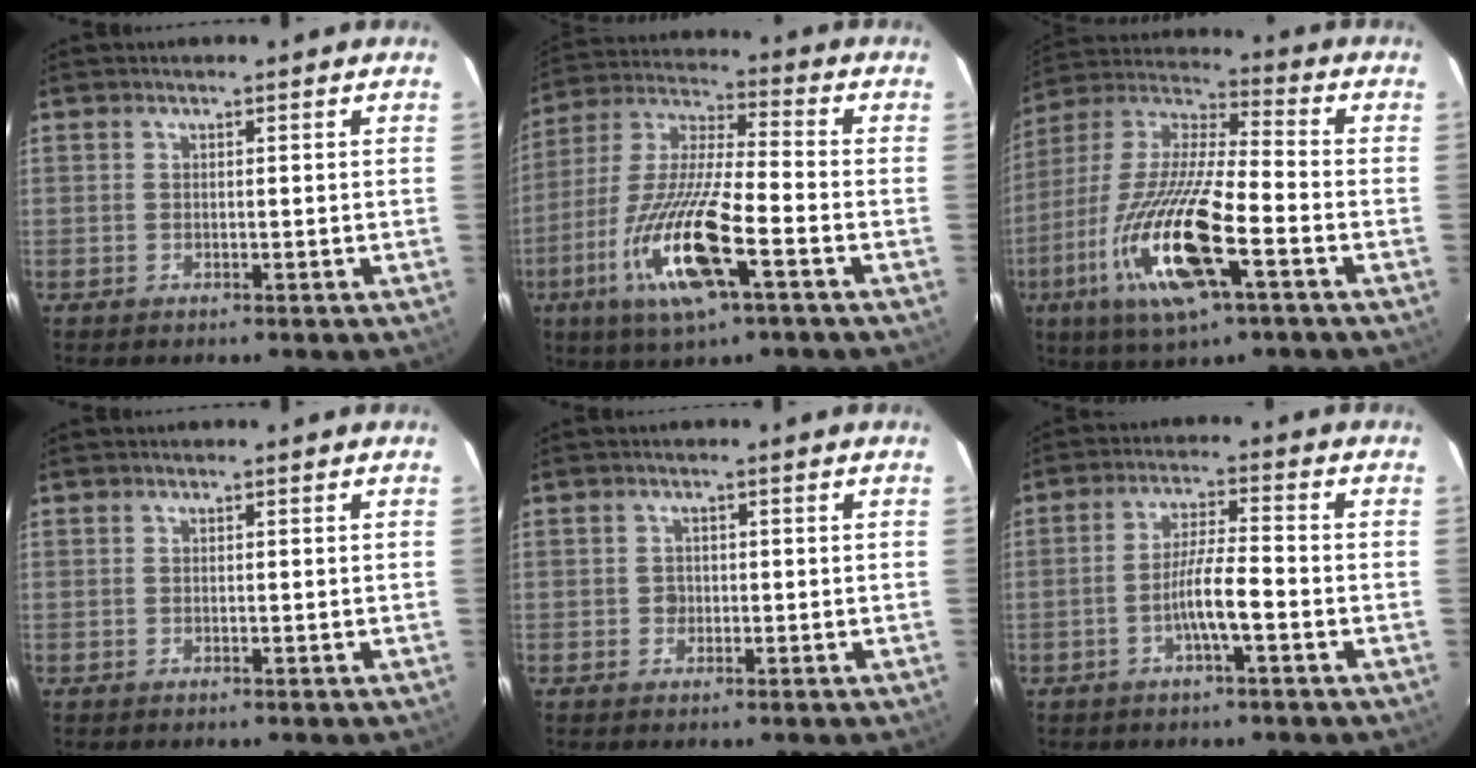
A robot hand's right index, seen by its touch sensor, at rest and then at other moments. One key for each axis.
{"total": 16.8, "fx": -6.8, "fy": 2.2, "fz": 15.2, "tx": -0.314, "ty": -0.020, "tz": -0.123}
{"total": 19.5, "fx": -7.5, "fy": 3.3, "fz": 17.7, "tx": -0.383, "ty": -0.027, "tz": -0.138}
{"total": 0.0}
{"total": 1.3, "fx": -0.2, "fy": 1.2, "fz": 0.5, "tx": -0.008, "ty": 0.003, "tz": -0.002}
{"total": 6.3, "fx": -2.2, "fy": 0.4, "fz": 5.9, "tx": -0.115, "ty": 0.007, "tz": -0.041}